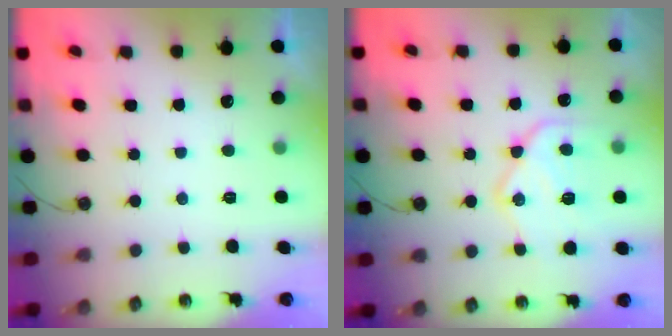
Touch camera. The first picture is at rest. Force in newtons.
{"total": 17.2, "press": 17.2, "slide": 1.4}